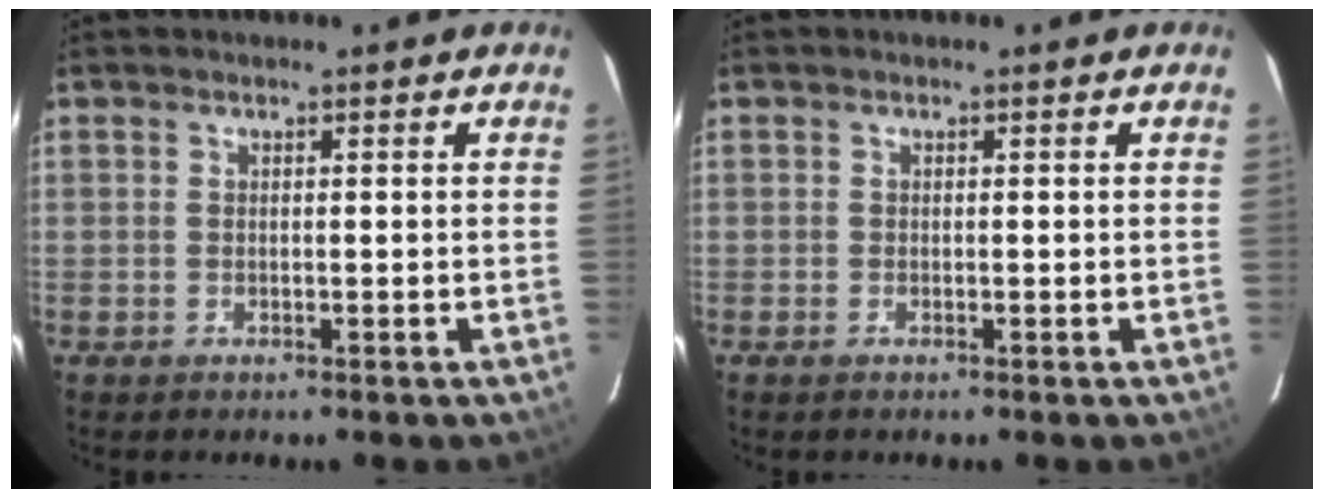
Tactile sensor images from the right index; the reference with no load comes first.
{"total": 0.6, "force": [-0.4, 0.4, 0.2], "torque": [-0.007, -0.001, -0.009]}